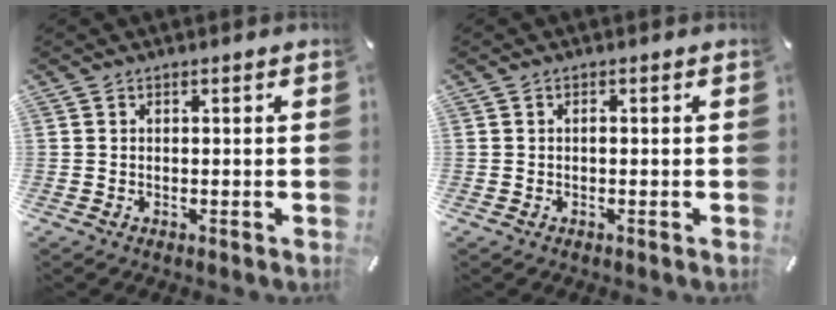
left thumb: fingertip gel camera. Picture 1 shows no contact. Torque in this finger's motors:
{"motor_torque": [-0.25, -0.25, 0.11, -0.03, 0.04]}